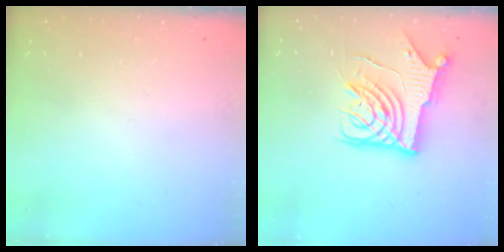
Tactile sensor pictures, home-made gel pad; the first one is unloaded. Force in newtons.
{"total": 12.6, "press": 12.6, "slide": 1.4}